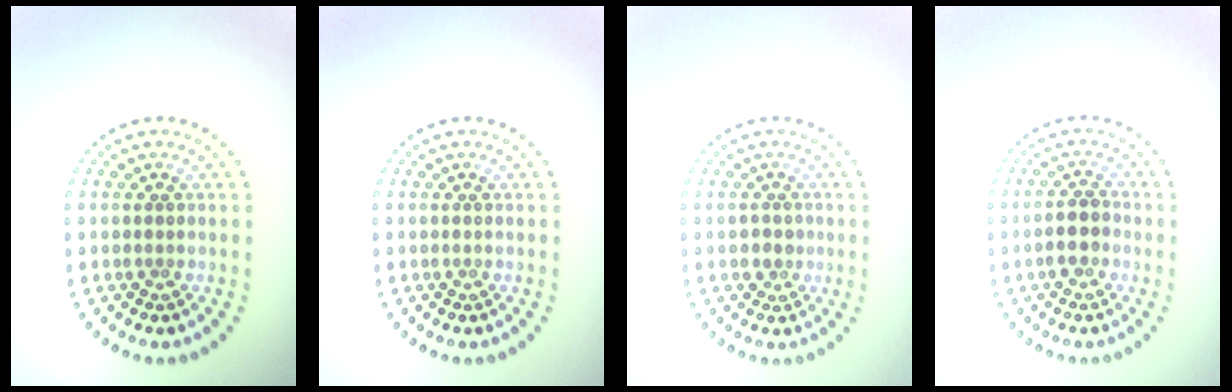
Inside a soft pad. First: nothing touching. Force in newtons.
{"total": 0.0}
{"total": 1.5, "press": 1.3, "slide": 0.9}
{"total": 2.2, "press": 2.1, "slide": 0.7}